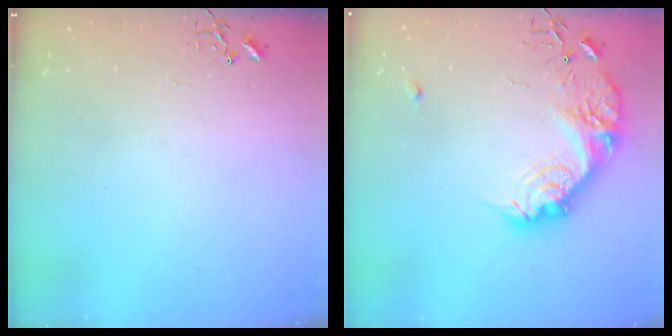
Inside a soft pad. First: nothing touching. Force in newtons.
{"total": 18.5, "press": 18.5, "slide": 1.0}